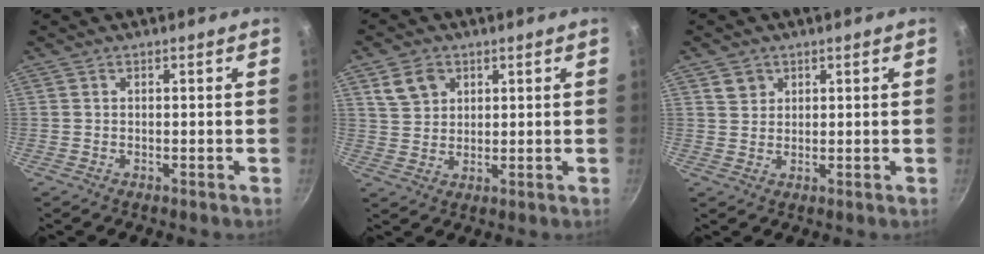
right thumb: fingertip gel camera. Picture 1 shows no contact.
{"total": 5.5, "force": [2.8, 3.9, 2.7], "torque": [-0.034, -0.005, 0.059]}
{"total": 3.1, "force": [1.5, 2.6, 0.8], "torque": [0.005, 0.003, 0.027]}